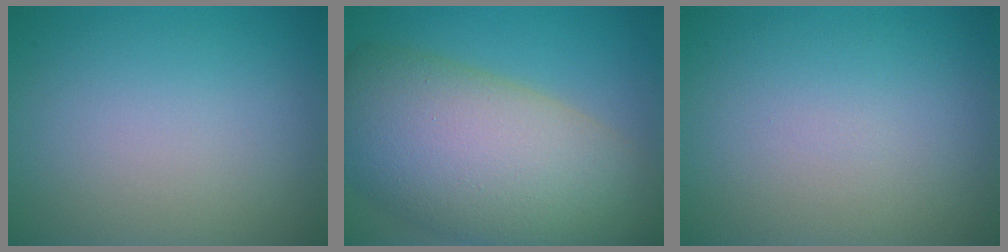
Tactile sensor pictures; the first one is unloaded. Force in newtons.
{"total": 14.7, "press": 14.6, "slide": 1.0}
{"total": 0.0}